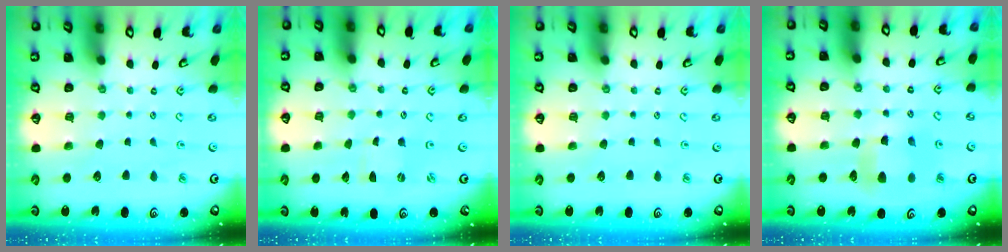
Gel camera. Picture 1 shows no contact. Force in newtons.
{"total": 0.0}
{"total": 0.0}
{"total": 6.1, "press": 6.1, "slide": 0.4}